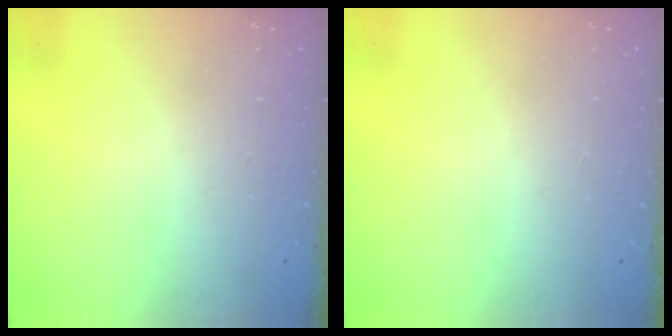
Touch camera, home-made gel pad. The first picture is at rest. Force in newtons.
{"total": 0.0}